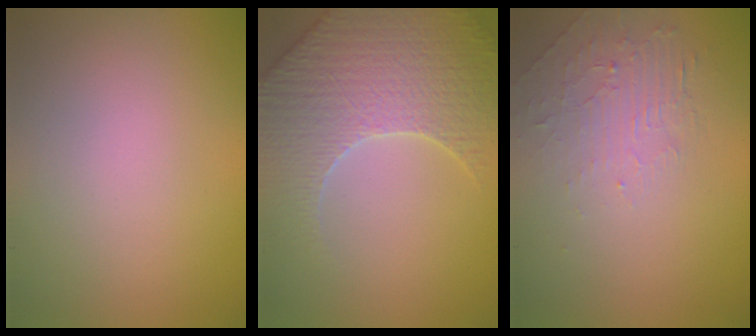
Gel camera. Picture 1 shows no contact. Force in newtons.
{"total": 5.4, "press": 5.1, "slide": 1.7}
{"total": 1.9, "press": 0.6, "slide": 1.8}